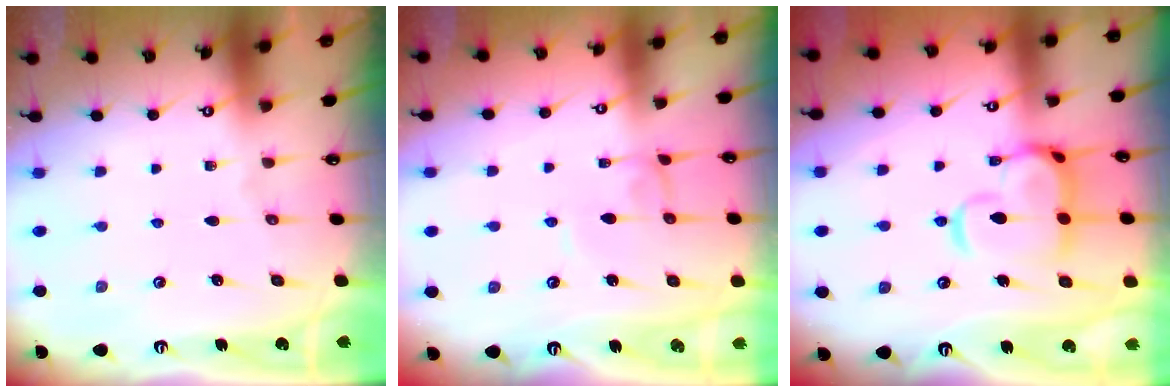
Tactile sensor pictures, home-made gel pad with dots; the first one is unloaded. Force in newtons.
{"total": 1.5, "press": 1.4, "slide": 0.1}
{"total": 6.9, "press": 6.8, "slide": 1.5}